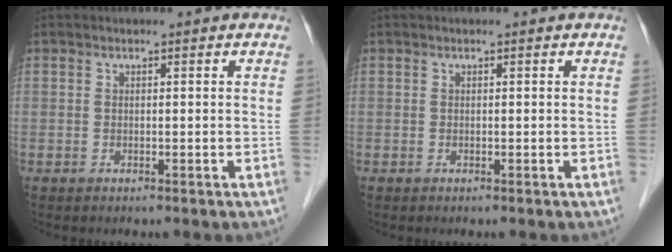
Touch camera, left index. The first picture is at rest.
{"total": 0.0}